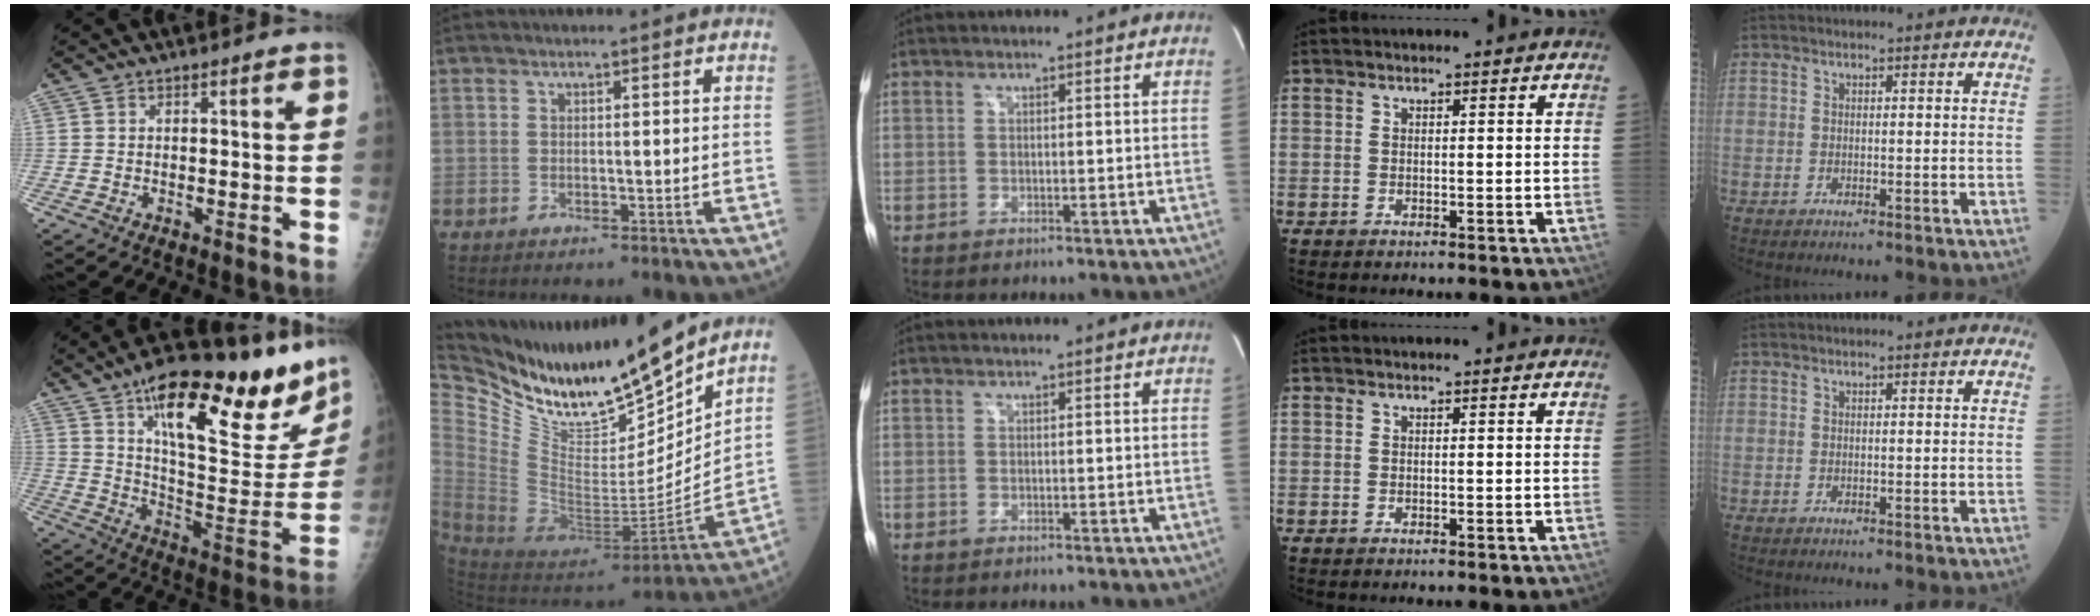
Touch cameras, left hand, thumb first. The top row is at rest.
{"thumb": {"total": 31.1, "force": [18.9, 9.4, 22.9], "torque": [-0.297, -0.055, 0.289]}, "index": {"total": 20.1, "force": [18.0, 3.7, 8.1], "torque": [-0.158, -0.060, 0.328]}}